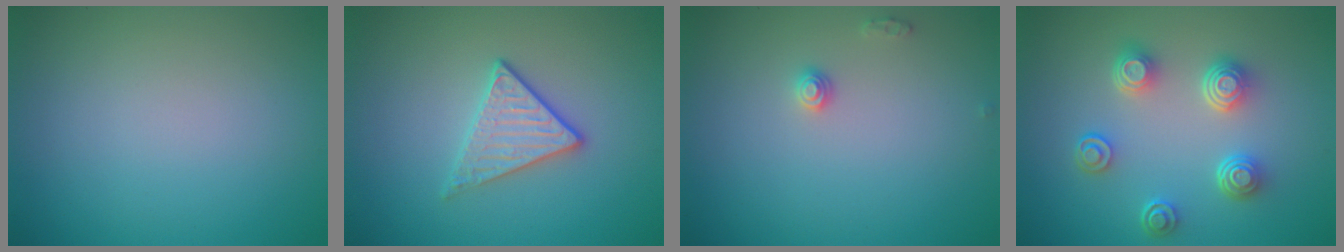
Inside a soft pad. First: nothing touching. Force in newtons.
{"total": 2.8, "press": 2.6, "slide": 1.1}
{"total": 1.0, "press": 1.0, "slide": 0.1}
{"total": 4.4, "press": 3.2, "slide": 2.9}